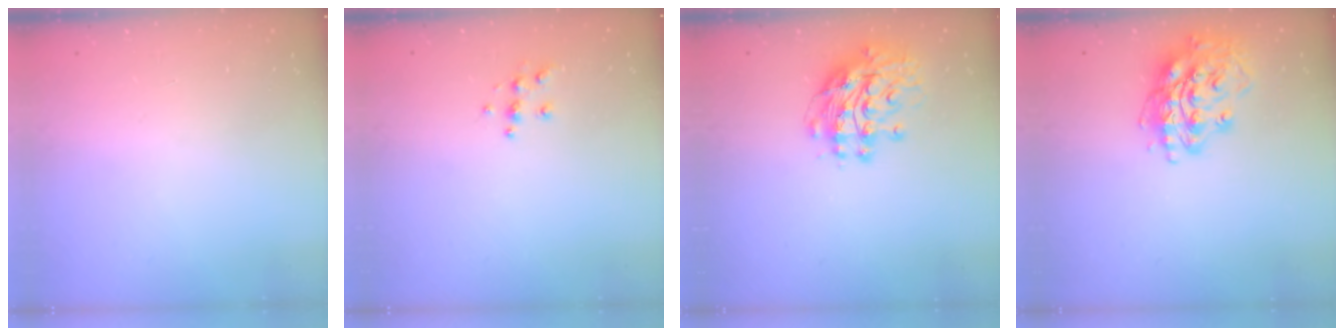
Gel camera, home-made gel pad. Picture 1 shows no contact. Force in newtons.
{"total": 5.9, "press": 5.9, "slide": 0.6}
{"total": 12.2, "press": 12.1, "slide": 1.1}
{"total": 15.6, "press": 15.6, "slide": 1.3}